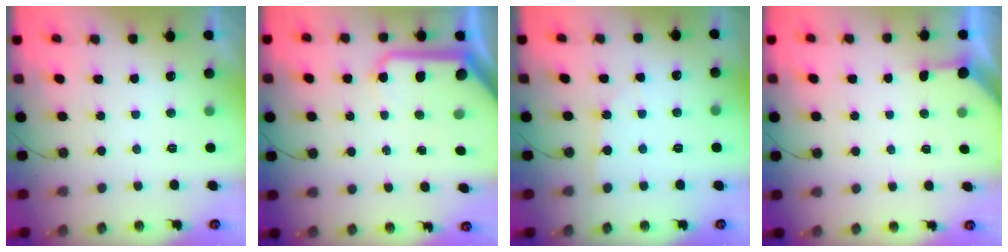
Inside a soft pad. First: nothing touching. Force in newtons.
{"total": 14.8, "press": 14.7, "slide": 1.6}
{"total": 2.4, "press": 2.4, "slide": 0.3}
{"total": 2.1, "press": 2.1, "slide": 0.3}